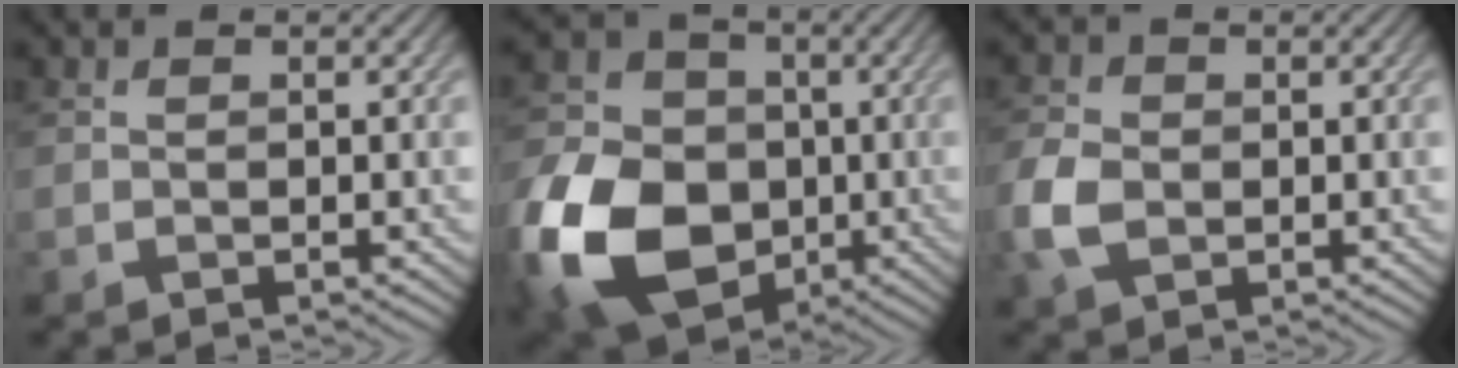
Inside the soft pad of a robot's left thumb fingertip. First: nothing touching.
{"total": 18.2, "force": [-5.5, 13.5, 10.8], "torque": [-0.280, -0.032, -0.104]}
{"total": 5.2, "force": [-0.9, 3.9, 3.4], "torque": [-0.096, -0.004, -0.024]}